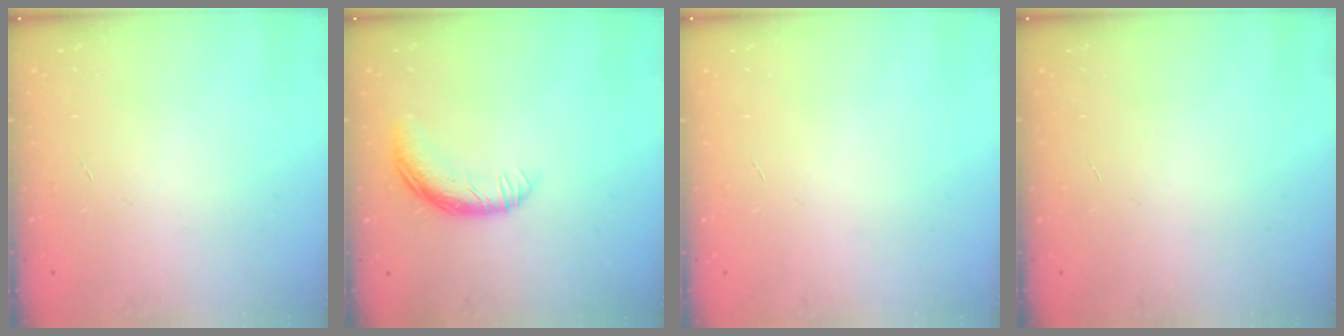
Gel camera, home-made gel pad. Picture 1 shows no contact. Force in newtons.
{"total": 11.5, "press": 11.5, "slide": 0.6}
{"total": 0.0}
{"total": 0.0}